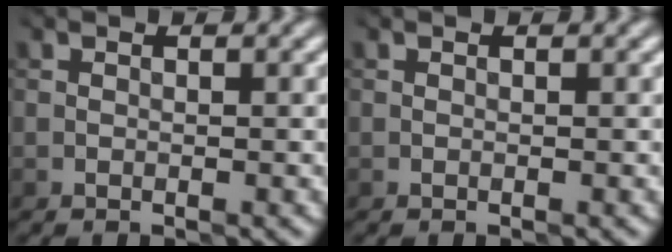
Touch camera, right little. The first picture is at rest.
{"total": 0.0}